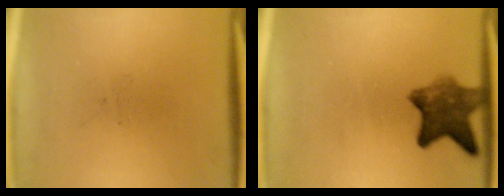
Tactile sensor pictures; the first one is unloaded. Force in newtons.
{"total": 7.0}